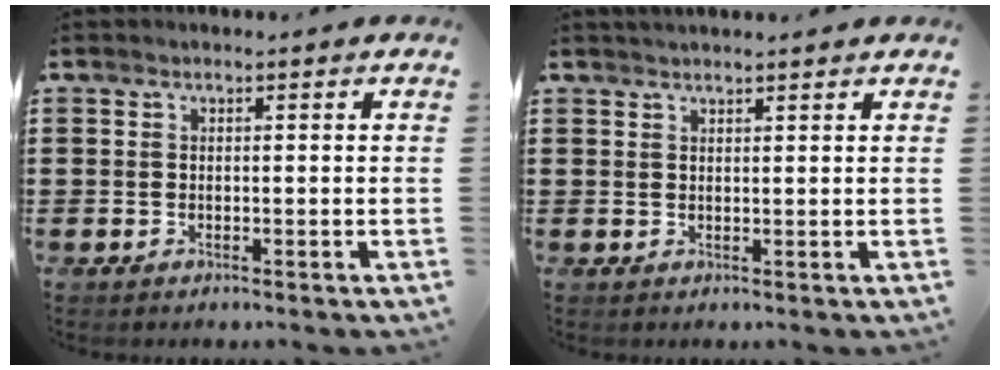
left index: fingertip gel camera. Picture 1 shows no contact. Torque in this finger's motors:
{"motor_torque": [0.02, 0.00, 0.17, 0.00]}